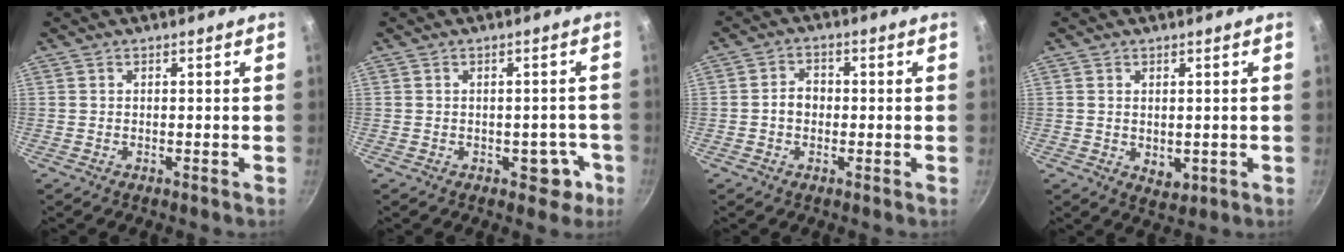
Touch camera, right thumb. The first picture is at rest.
{"total": 4.6, "force": [-1.8, 3.1, 2.9], "torque": [-0.007, 0.023, -0.012]}
{"total": 3.8, "force": [-0.5, 3.1, 2.2], "torque": [-0.019, 0.015, -0.011]}
{"total": 3.5, "force": [0.1, 2.5, 2.5], "torque": [-0.035, -0.010, 0.006]}